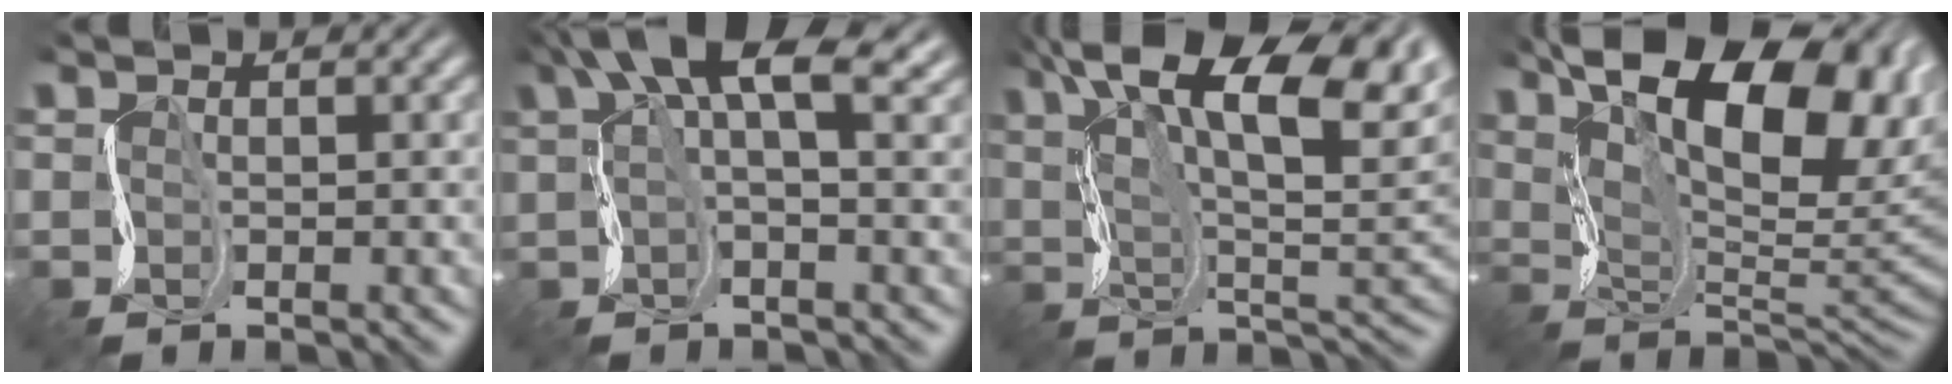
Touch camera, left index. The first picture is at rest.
{"total": 7.9, "force": [4.3, 2.2, 6.3], "torque": [-0.111, 0.017, 0.067]}
{"total": 15.5, "force": [7.3, 5.7, 12.4], "torque": [-0.211, 0.022, 0.120]}
{"total": 16.6, "force": [7.9, 7.2, 12.6], "torque": [-0.184, 0.026, 0.116]}